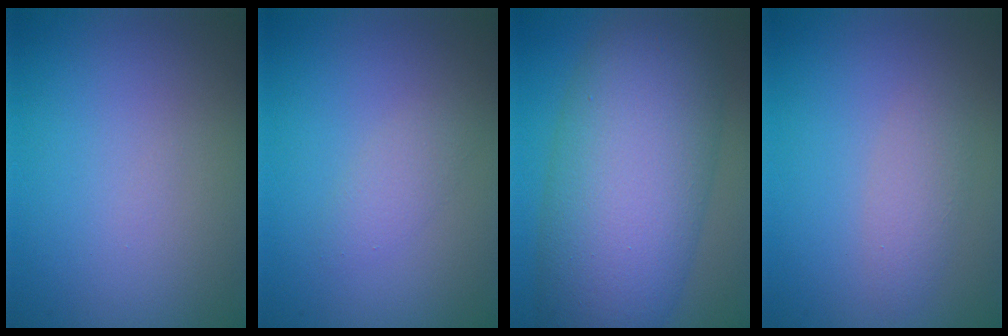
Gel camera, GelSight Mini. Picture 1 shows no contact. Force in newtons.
{"total": 1.4, "press": 1.4, "slide": 0.1}
{"total": 12.3, "press": 12.3, "slide": 0.3}
{"total": 1.8, "press": 1.8, "slide": 0.0}